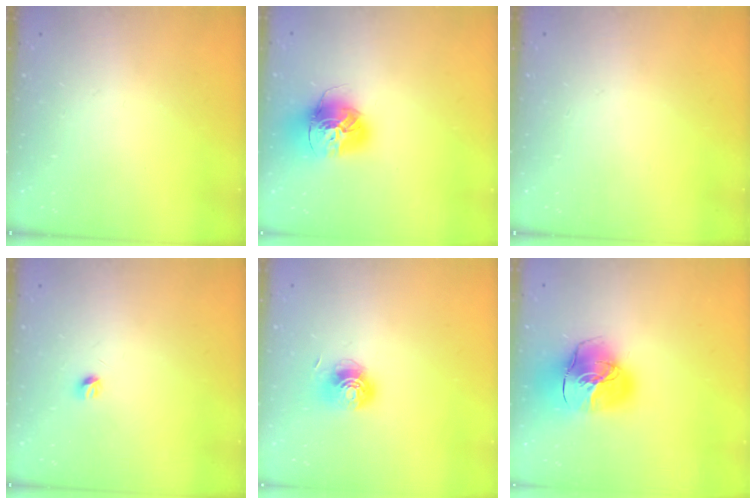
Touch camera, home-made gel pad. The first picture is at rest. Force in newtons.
{"total": 16.2, "press": 16.1, "slide": 1.8}
{"total": 0.0}
{"total": 3.3, "press": 3.2, "slide": 0.6}
{"total": 7.0, "press": 7.0, "slide": 0.5}
{"total": 20.8, "press": 20.6, "slide": 2.7}